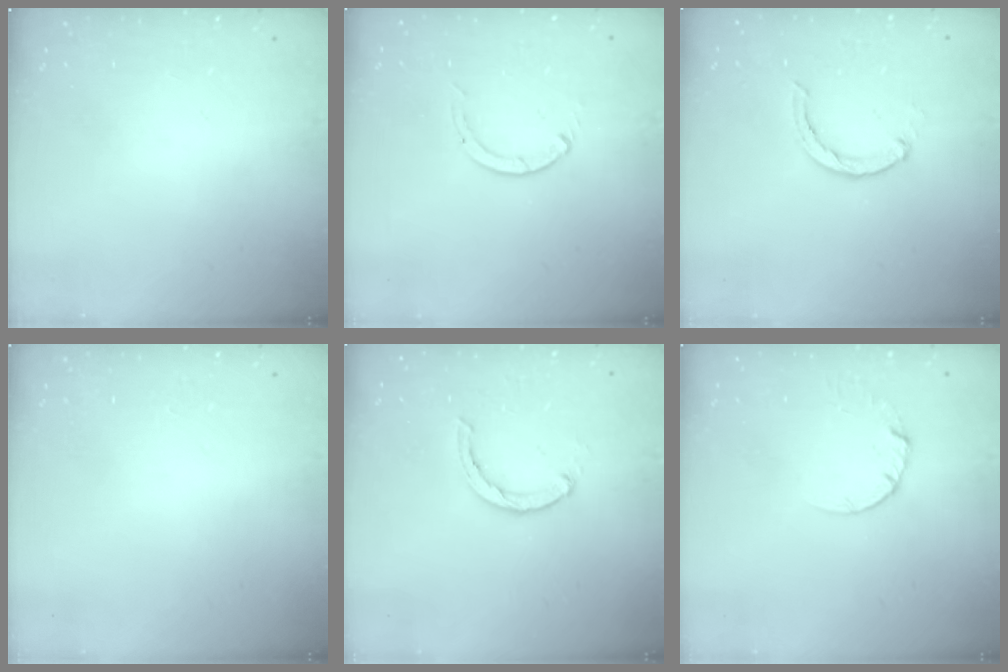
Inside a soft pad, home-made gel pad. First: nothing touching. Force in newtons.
{"total": 0.0}
{"total": 3.0, "press": 3.0, "slide": 0.4}
{"total": 2.6, "press": 2.6, "slide": 0.2}
{"total": 2.4, "press": 2.4, "slide": 0.4}
{"total": 2.7, "press": 2.7, "slide": 0.2}